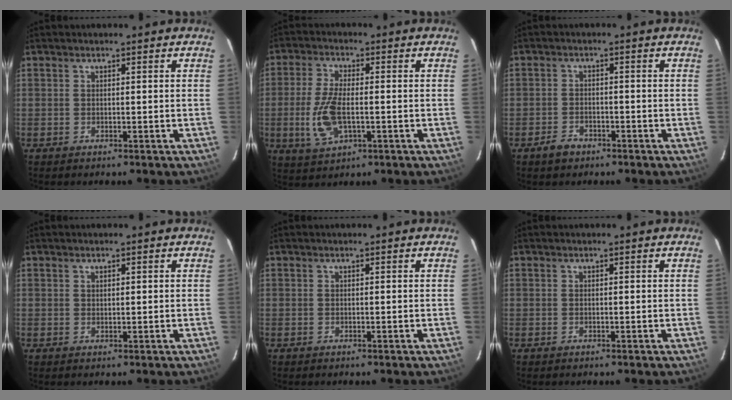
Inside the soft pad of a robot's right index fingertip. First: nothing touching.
{"total": 9.4, "force": [-1.8, 4.2, 8.2], "torque": [-0.180, -0.005, -0.033]}
{"total": 3.4, "force": [-2.3, 2.1, 1.2], "torque": [-0.029, 0.007, -0.035]}
{"total": 0.6, "force": [0.5, 0.3, 0.3], "torque": [-0.005, 0.001, 0.010]}
{"total": 0.0}
{"total": 0.0}